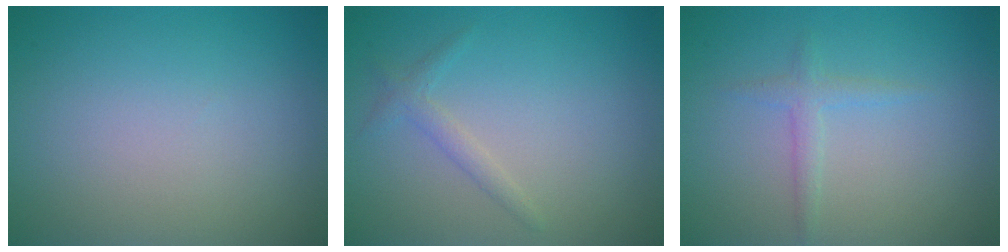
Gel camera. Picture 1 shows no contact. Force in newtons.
{"total": 1.3, "press": 1.3, "slide": 0.0}
{"total": 1.4, "press": 1.4, "slide": 0.1}